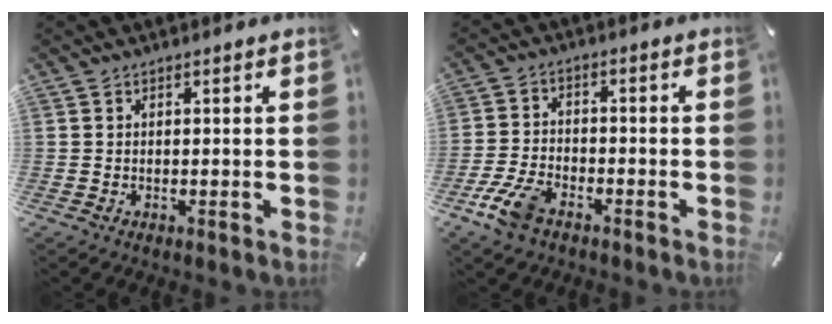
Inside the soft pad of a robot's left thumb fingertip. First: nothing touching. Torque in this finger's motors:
{"motor_torque": [-0.28, 0.41, 0.09, 0.09, 0.05]}